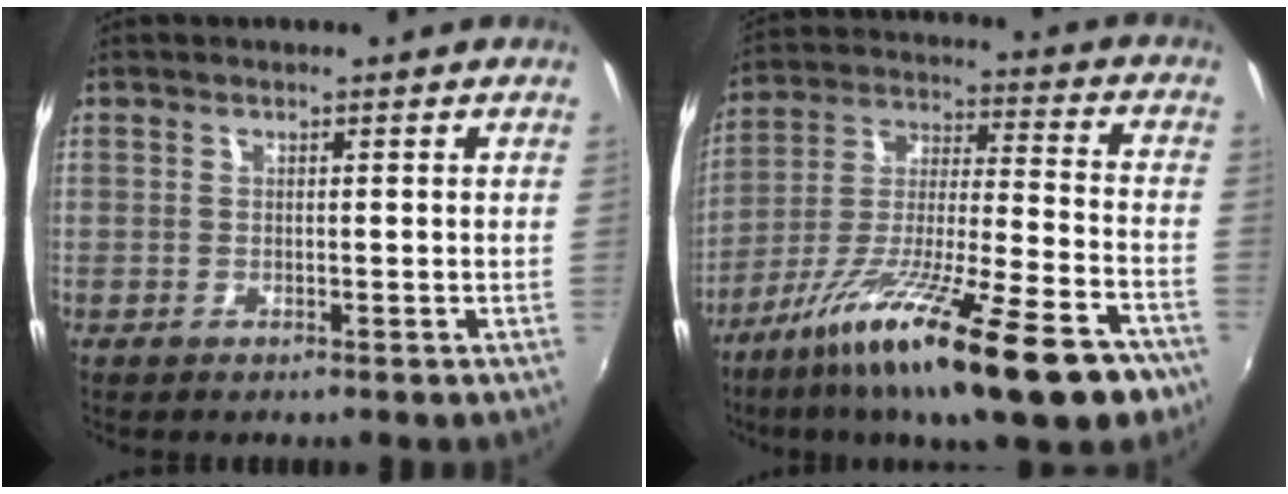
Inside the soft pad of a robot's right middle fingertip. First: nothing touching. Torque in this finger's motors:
{"motor_torque": [1.12, -1.02, 0.45, 0.21]}